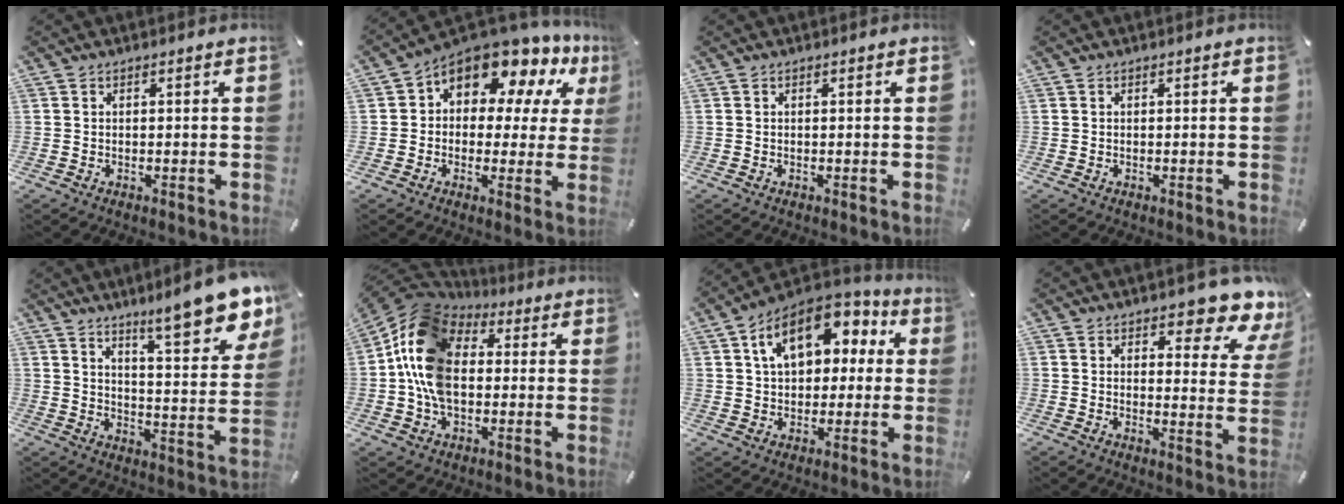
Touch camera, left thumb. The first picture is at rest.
{"total": 11.9, "force": [8.2, 6.5, 5.7], "torque": [-0.099, -0.072, 0.146]}
{"total": 0.0}
{"total": 0.0}
{"total": 14.2, "force": [11.4, 3.2, 7.8], "torque": [-0.106, -0.094, 0.188]}
{"total": 15.8, "force": [-0.7, 12.0, 10.3], "torque": [-0.233, 0.022, -0.018]}
{"total": 14.4, "force": [5.2, 10.1, 8.8], "torque": [-0.158, -0.013, 0.098]}
{"total": 9.7, "force": [7.6, 3.6, 4.8], "torque": [-0.053, -0.060, 0.128]}